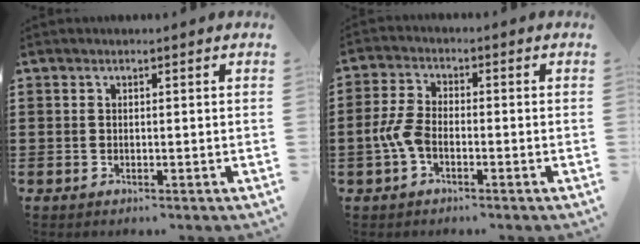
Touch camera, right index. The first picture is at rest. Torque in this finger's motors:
{"motor_torque": [1.43, 0.71, 0.20, 0.04]}